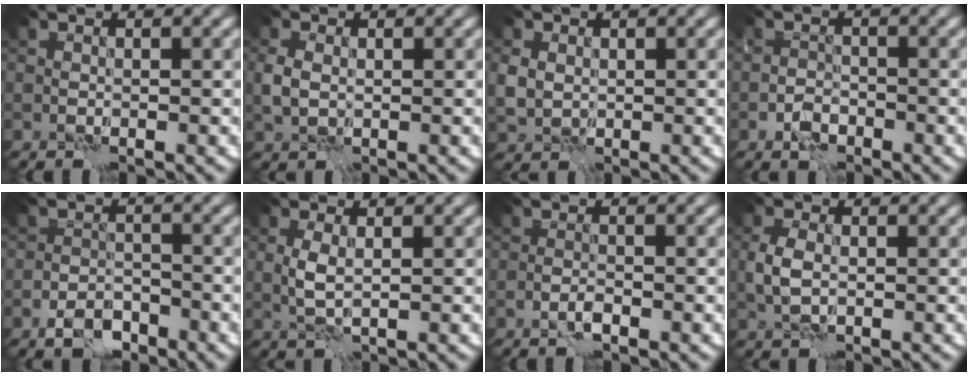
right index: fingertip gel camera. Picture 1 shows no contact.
{"total": 2.3, "force": [0.1, 1.7, 1.5], "torque": [-0.039, 0.003, 0.001]}
{"total": 2.6, "force": [0.4, 2.2, 1.3], "torque": [-0.034, 0.000, 0.007]}
{"total": 1.9, "force": [-1.3, 1.1, 0.8], "torque": [-0.012, 0.006, -0.025]}
{"total": 3.0, "force": [-2.1, 1.5, 1.4], "torque": [-0.019, 0.004, -0.043]}
{"total": 1.9, "force": [0.2, 0.8, 1.7], "torque": [-0.043, 0.001, 0.008]}
{"total": 0.9, "force": [-0.6, 0.2, 0.6], "torque": [-0.013, 0.003, -0.014]}
{"total": 2.5, "force": [-0.2, 1.6, 1.9], "torque": [-0.047, 0.002, -0.003]}